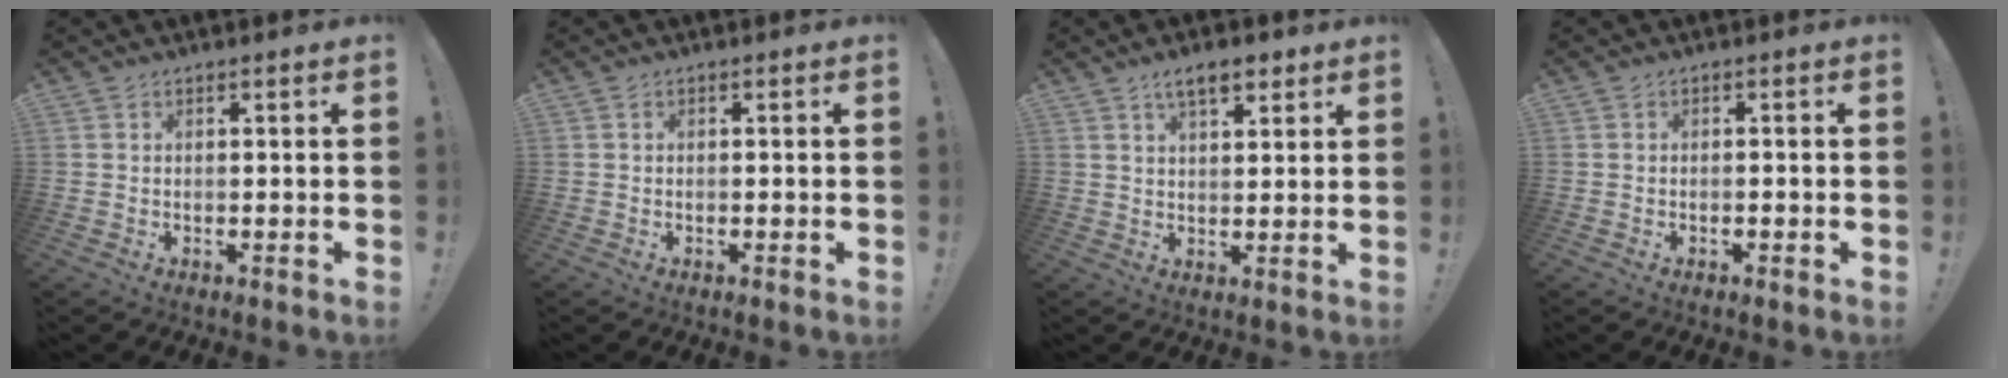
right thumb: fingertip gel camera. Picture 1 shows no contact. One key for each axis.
{"total": 0.0}
{"total": 6.7, "fx": 4.2, "fy": 2.8, "fz": 4.4, "tx": -0.065, "ty": -0.014, "tz": 0.073}
{"total": 0.7, "fx": -0.6, "fy": 0.0, "fz": 0.4, "tx": -0.011, "ty": 0.002, "tz": -0.010}